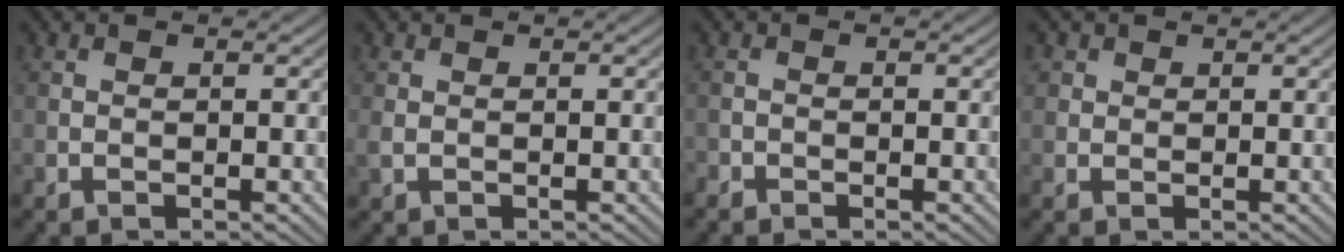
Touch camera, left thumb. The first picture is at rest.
{"total": 1.1, "force": [0.2, 0.9, 0.7], "torque": [-0.025, 0.000, 0.005]}
{"total": 0.9, "force": [-0.8, 0.3, 0.0], "torque": [-0.002, -0.002, -0.019]}
{"total": 1.6, "force": [0.7, 1.4, 0.3], "torque": [-0.007, -0.001, 0.010]}